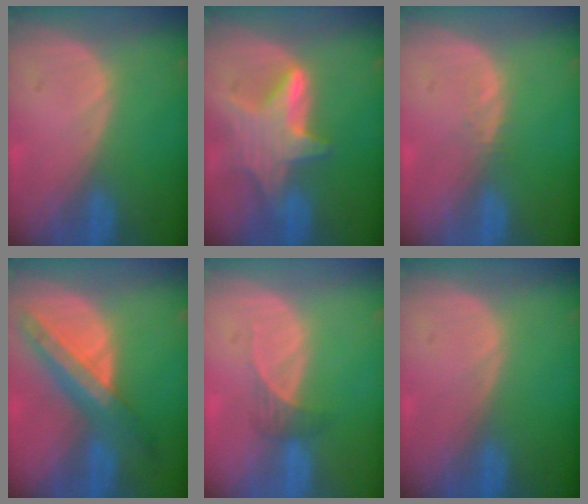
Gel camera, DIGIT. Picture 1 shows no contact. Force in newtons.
{"total": 7.2, "press": 7.2, "slide": 0.4}
{"total": 0.7, "press": 0.7, "slide": 0.1}
{"total": 8.8, "press": 7.6, "slide": 4.4}
{"total": 2.1, "press": 1.9, "slide": 0.9}
{"total": 0.0}